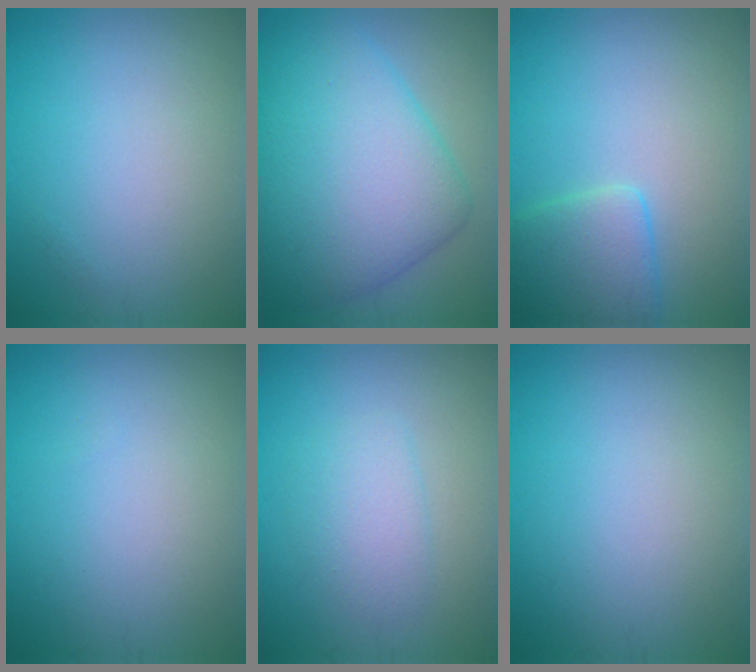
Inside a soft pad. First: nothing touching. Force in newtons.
{"total": 10.8, "press": 10.8, "slide": 0.1}
{"total": 3.6, "press": 3.6, "slide": 0.2}
{"total": 0.0}
{"total": 2.4, "press": 2.4, "slide": 0.1}
{"total": 0.0}